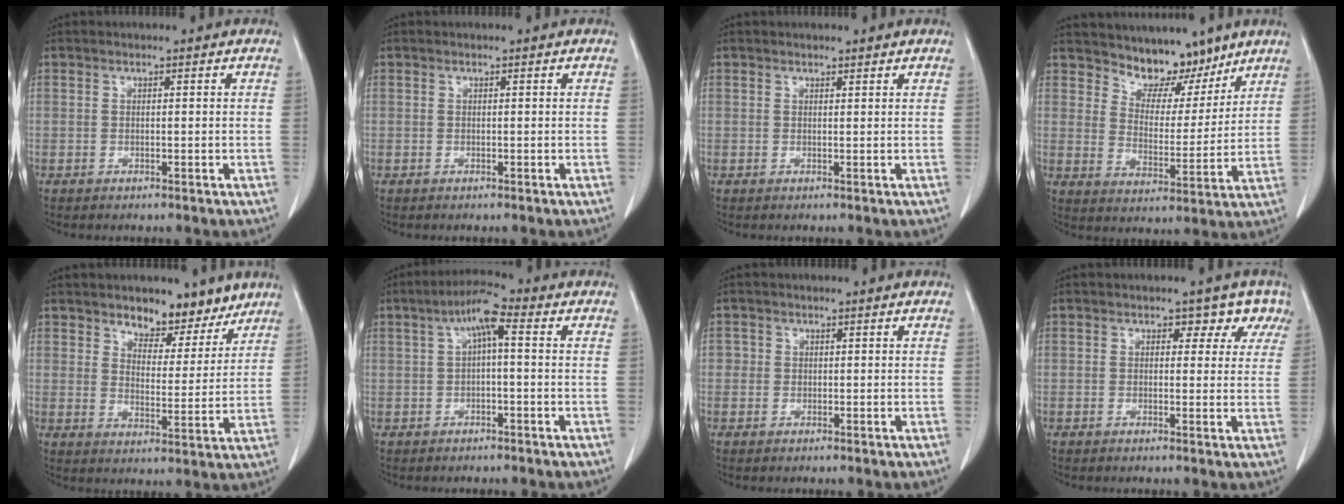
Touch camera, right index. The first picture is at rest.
{"total": 0.0}
{"total": 0.9, "force": [0.8, 0.3, 0.1], "torque": [-0.006, 0.003, 0.013]}
{"total": 8.5, "force": [7.2, 3.9, 2.4], "torque": [-0.027, 0.000, 0.122]}
{"total": 7.9, "force": [6.2, 3.7, 3.0], "torque": [-0.025, -0.007, 0.096]}
{"total": 5.5, "force": [1.2, 1.1, 5.2], "torque": [-0.098, 0.024, 0.018]}
{"total": 1.1, "force": [0.1, 1.1, 0.1], "torque": [0.011, 0.004, -0.002]}
{"total": 4.1, "force": [2.4, 3.0, 1.4], "torque": [0.002, 0.003, 0.011]}